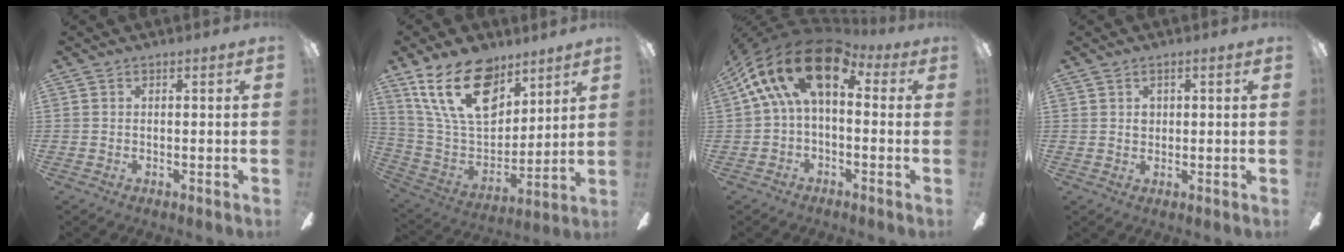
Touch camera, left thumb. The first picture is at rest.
{"total": 22.0, "force": [12.5, 12.2, 13.2], "torque": [-0.256, -0.058, 0.224]}
{"total": 17.5, "force": [5.4, 9.4, 13.7], "torque": [-0.254, -0.013, 0.095]}
{"total": 1.9, "force": [0.4, 1.5, 1.1], "torque": [-0.015, 0.003, 0.005]}